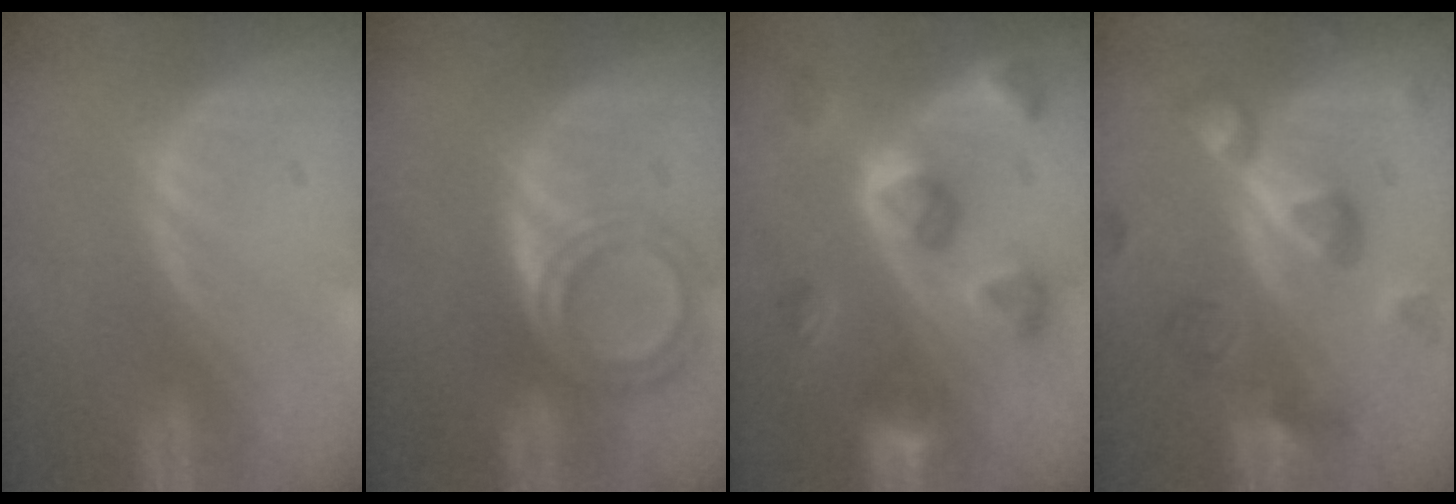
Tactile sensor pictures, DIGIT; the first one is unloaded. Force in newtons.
{"total": 6.4, "press": 5.7, "slide": 2.8}
{"total": 9.0, "press": 8.3, "slide": 3.4}
{"total": 8.9, "press": 8.5, "slide": 2.7}